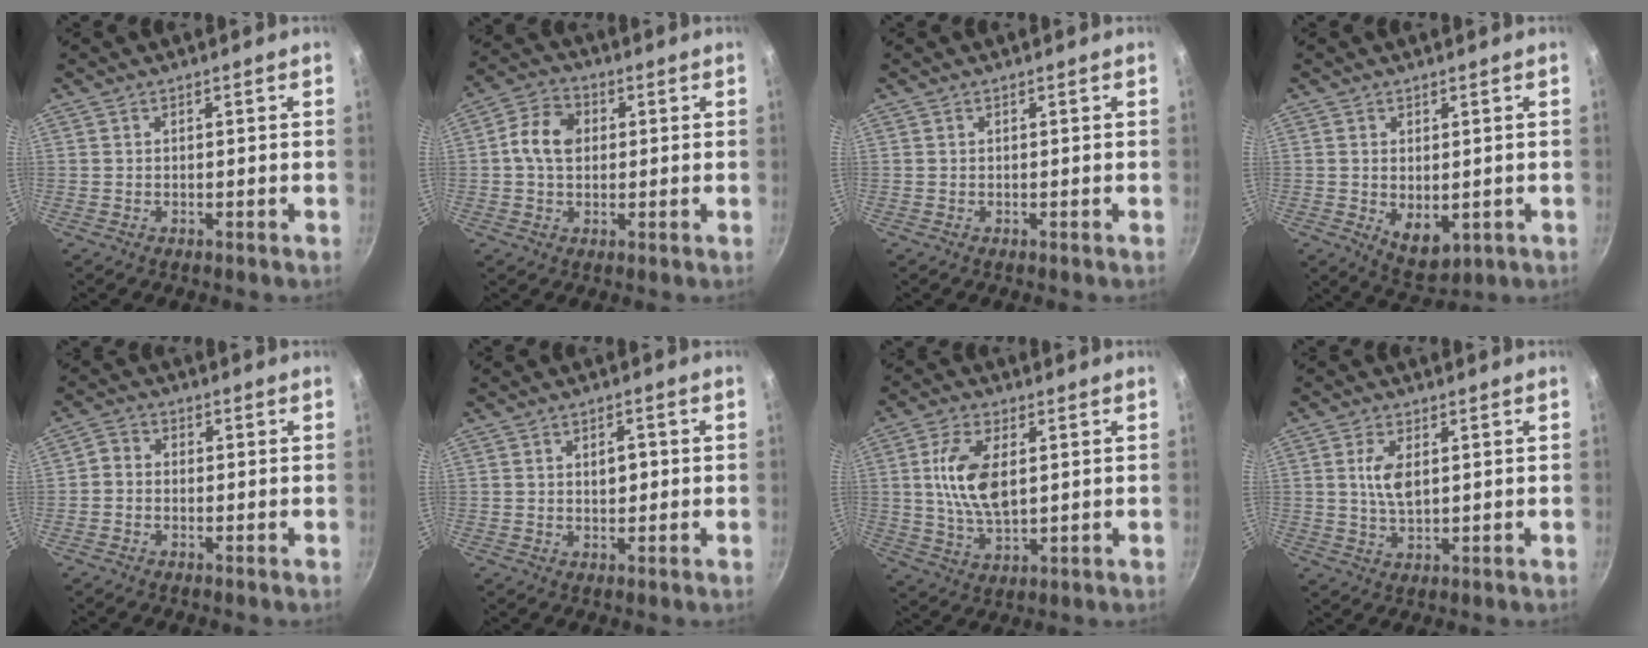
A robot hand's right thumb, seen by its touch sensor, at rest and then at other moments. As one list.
[{"total": 8.0, "force": [1.0, 5.9, 5.3], "torque": [-0.084, 0.013, 0.004]}, {"total": 0.0}, {"total": 6.4, "force": [-0.5, 4.0, 4.9], "torque": [-0.067, -0.016, 0.007]}, {"total": 2.6, "force": [-0.9, 2.1, 1.2], "torque": [-0.026, 0.014, -0.029]}, {"total": 3.3, "force": [0.3, 2.0, 2.6], "torque": [-0.023, 0.004, 0.004]}, {"total": 11.1, "force": [1.9, 5.7, 9.3], "torque": [-0.171, -0.004, 0.039]}, {"total": 5.5, "force": [1.3, 2.8, 4.5], "torque": [-0.085, -0.007, 0.026]}]